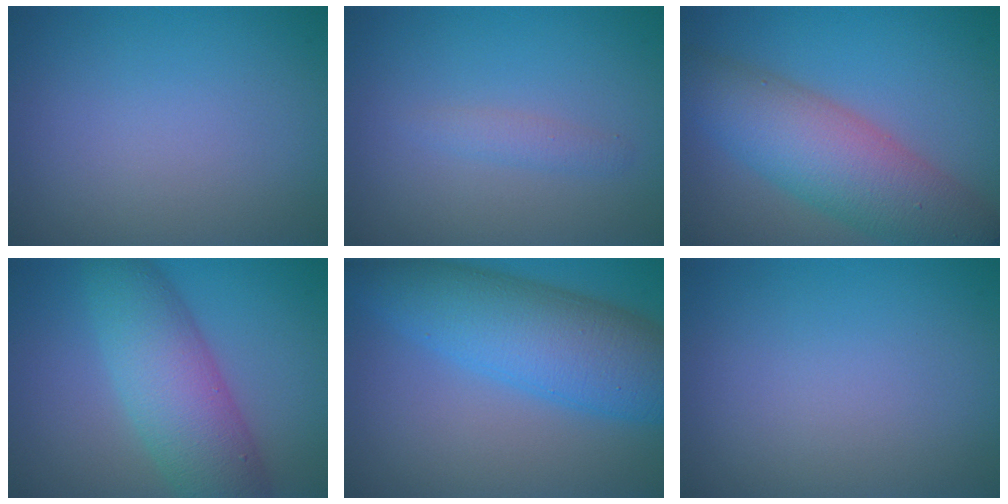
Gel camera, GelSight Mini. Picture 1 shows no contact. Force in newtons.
{"total": 1.1, "press": 1.1, "slide": 0.0}
{"total": 8.2, "press": 8.2, "slide": 0.2}
{"total": 7.5, "press": 7.5, "slide": 0.1}
{"total": 8.6, "press": 8.6, "slide": 0.2}
{"total": 0.0}